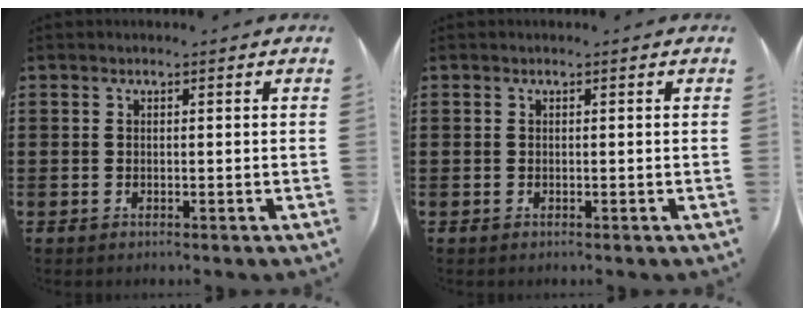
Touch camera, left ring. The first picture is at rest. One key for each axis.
{"total": 0.0}